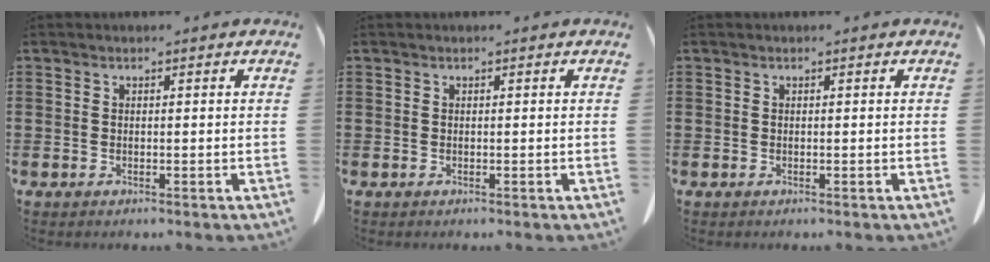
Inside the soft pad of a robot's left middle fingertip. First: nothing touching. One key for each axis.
{"total": 0.0}
{"total": 0.0}